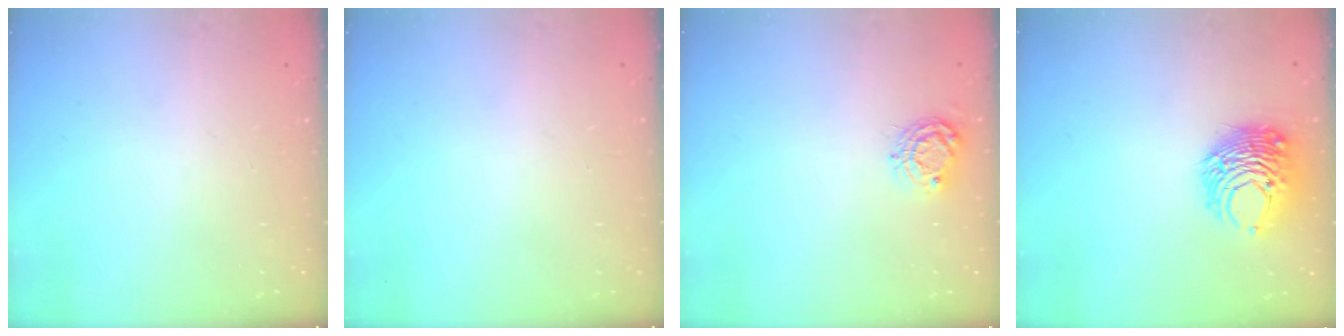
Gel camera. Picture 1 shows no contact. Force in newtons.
{"total": 0.0}
{"total": 7.0, "press": 7.0, "slide": 0.4}
{"total": 10.2, "press": 10.2, "slide": 0.7}